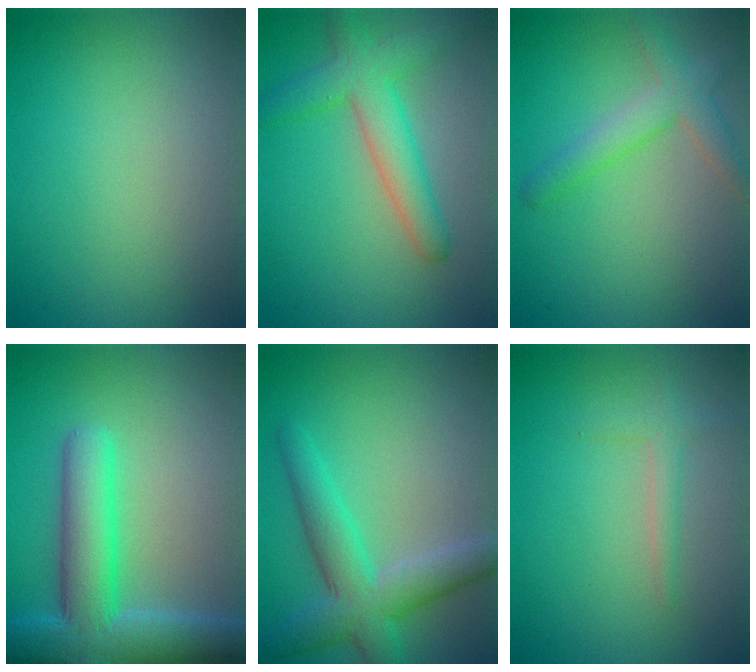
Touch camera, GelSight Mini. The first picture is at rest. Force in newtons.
{"total": 5.1, "press": 5.1, "slide": 0.2}
{"total": 3.2, "press": 3.2, "slide": 0.2}
{"total": 8.3, "press": 8.3, "slide": 0.7}
{"total": 5.5, "press": 5.5, "slide": 0.2}
{"total": 1.6, "press": 1.6, "slide": 0.1}